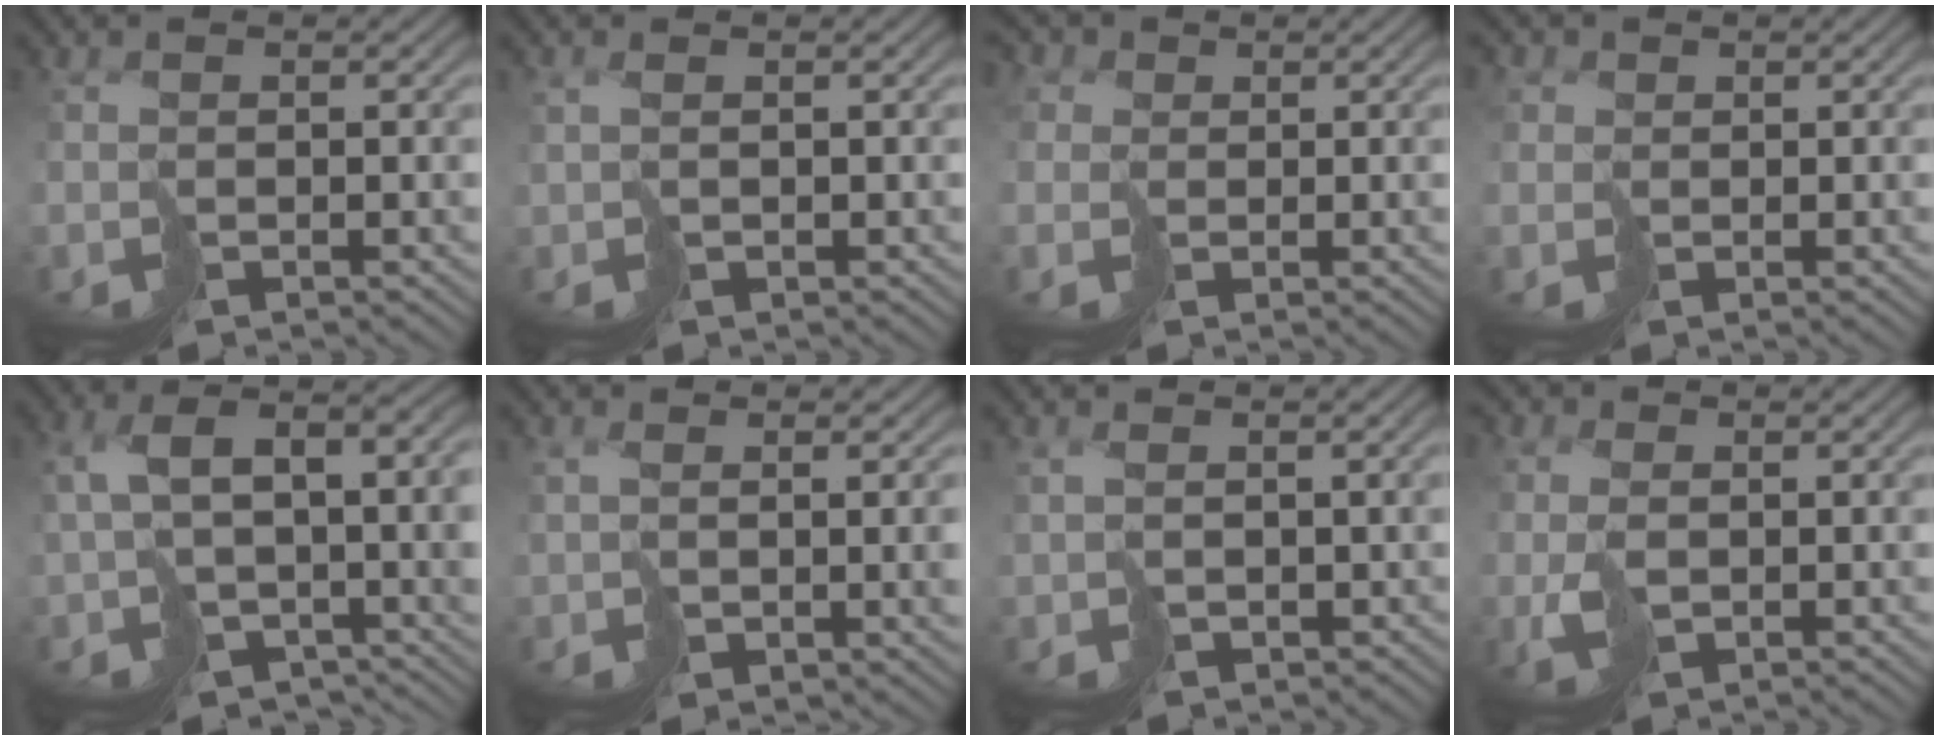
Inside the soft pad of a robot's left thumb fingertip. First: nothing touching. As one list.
[{"total": 1.0, "force": [0.6, 0.2, 0.8], "torque": [-0.020, 0.002, 0.015]}, {"total": 4.2, "force": [1.4, 3.6, 1.7], "torque": [-0.062, 0.011, 0.010]}, {"total": 2.1, "force": [0.7, 1.9, 0.4], "torque": [-0.020, 0.004, 0.008]}, {"total": 9.9, "force": [-0.1, 5.7, 8.1], "torque": [-0.154, -0.006, 0.020]}, {"total": 4.1, "force": [1.0, 1.8, 3.6], "torque": [-0.069, -0.011, 0.036]}, {"total": 2.5, "force": [0.6, 1.2, 2.1], "torque": [-0.047, -0.001, 0.019]}, {"total": 2.5, "force": [0.5, 1.3, 2.0], "torque": [-0.050, 0.003, 0.015]}]